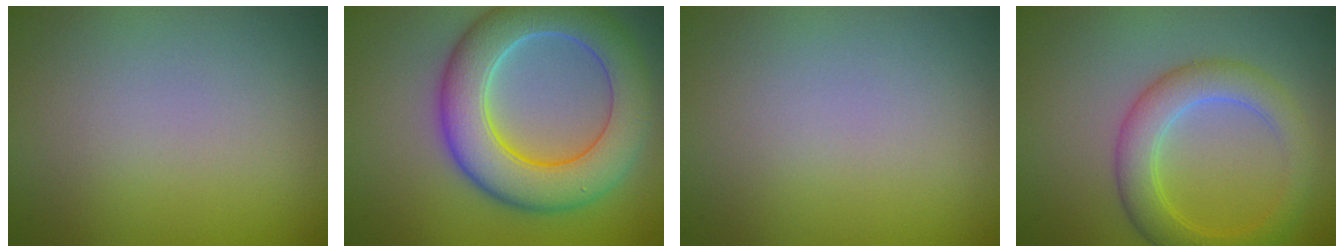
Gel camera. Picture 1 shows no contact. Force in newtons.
{"total": 8.9, "press": 8.8, "slide": 0.7}
{"total": 0.0}
{"total": 4.3, "press": 4.3, "slide": 0.3}